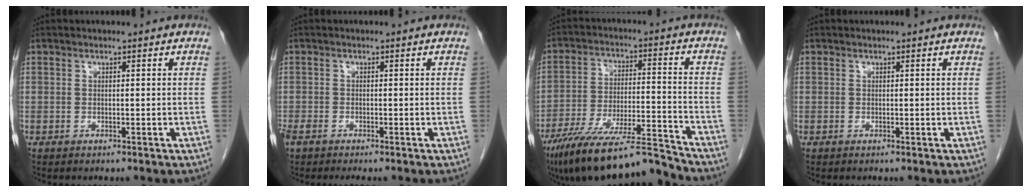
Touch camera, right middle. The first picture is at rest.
{"total": 4.1, "force": [-3.2, 1.3, 2.1], "torque": [-0.038, -0.011, -0.050]}
{"total": 16.5, "force": [-14.5, 0.5, 7.7], "torque": [-0.134, 0.003, -0.252]}
{"total": 0.0}